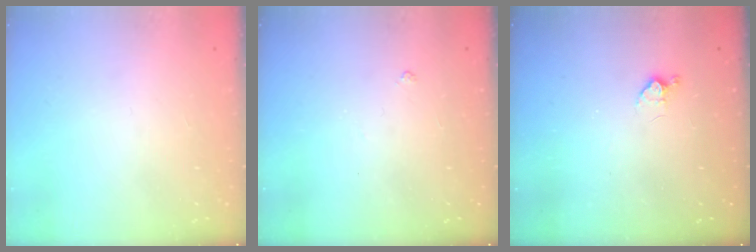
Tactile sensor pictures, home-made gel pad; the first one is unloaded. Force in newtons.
{"total": 2.9, "press": 2.8, "slide": 0.6}
{"total": 6.4, "press": 6.4, "slide": 0.7}